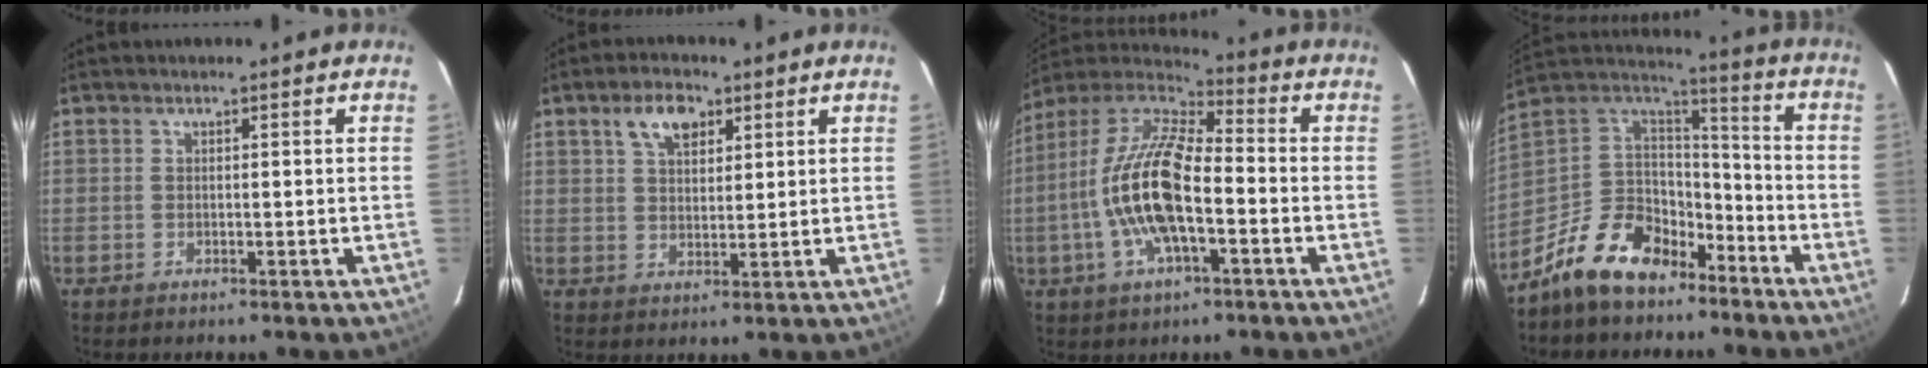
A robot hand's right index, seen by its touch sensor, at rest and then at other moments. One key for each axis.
{"total": 6.2, "fx": 3.3, "fy": 3.4, "fz": 3.9, "tx": -0.067, "ty": 0.014, "tz": 0.059}
{"total": 17.5, "fx": -3.8, "fy": 6.5, "fz": 15.8, "tx": -0.311, "ty": -0.001, "tz": -0.079}
{"total": 17.5, "fx": -11.7, "fy": 9.7, "fz": 8.6, "tx": -0.195, "ty": 0.026, "tz": -0.194}